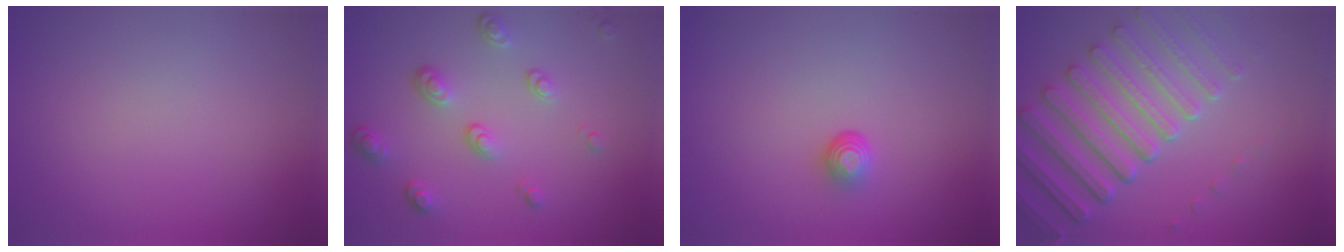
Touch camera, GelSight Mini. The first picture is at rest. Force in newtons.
{"total": 3.4, "press": 2.5, "slide": 2.3}
{"total": 1.5, "press": 1.0, "slide": 1.2}
{"total": 7.3, "press": 5.5, "slide": 4.7}